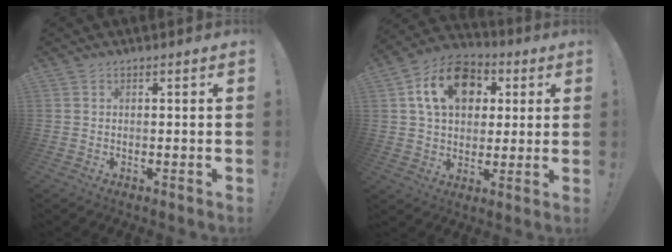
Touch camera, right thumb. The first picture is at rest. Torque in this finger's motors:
{"motor_torque": [1.78, 2.86, 0.53, -0.18, 0.07]}